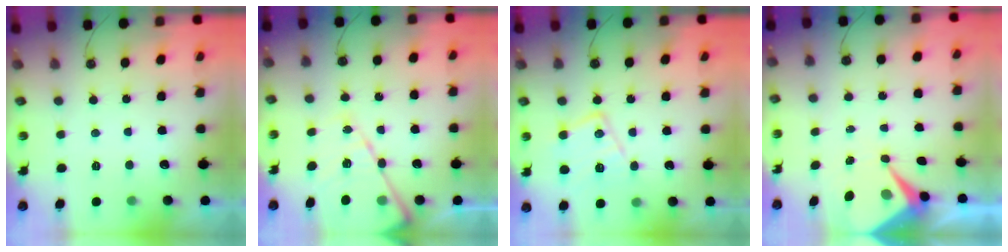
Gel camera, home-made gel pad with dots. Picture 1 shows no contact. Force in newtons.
{"total": 15.3, "press": 15.2, "slide": 1.6}
{"total": 13.9, "press": 13.8, "slide": 1.1}
{"total": 6.9, "press": 6.9, "slide": 0.7}